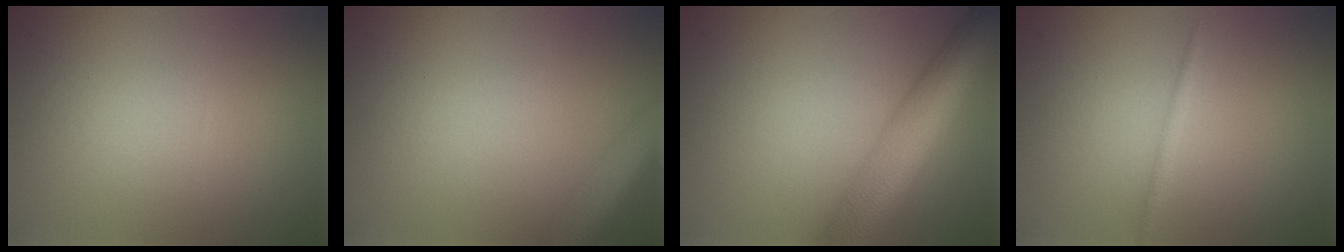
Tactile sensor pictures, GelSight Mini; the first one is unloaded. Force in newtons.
{"total": 4.9, "press": 4.9, "slide": 0.3}
{"total": 9.3, "press": 9.3, "slide": 0.3}
{"total": 0.7, "press": 0.7, "slide": 0.0}